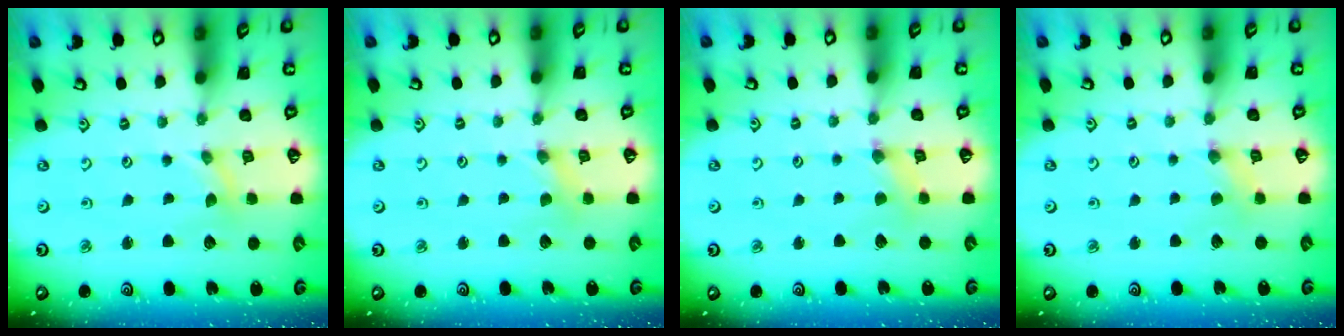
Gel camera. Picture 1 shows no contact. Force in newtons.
{"total": 0.0}
{"total": 1.2, "press": 1.1, "slide": 0.3}
{"total": 0.6, "press": 0.6, "slide": 0.2}